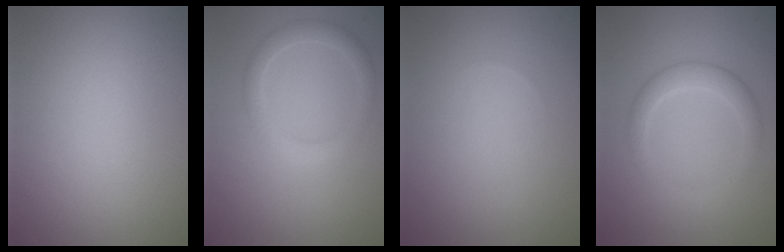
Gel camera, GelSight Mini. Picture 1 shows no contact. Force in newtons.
{"total": 2.3, "press": 2.3, "slide": 0.1}
{"total": 0.0}
{"total": 2.6, "press": 2.6, "slide": 0.2}